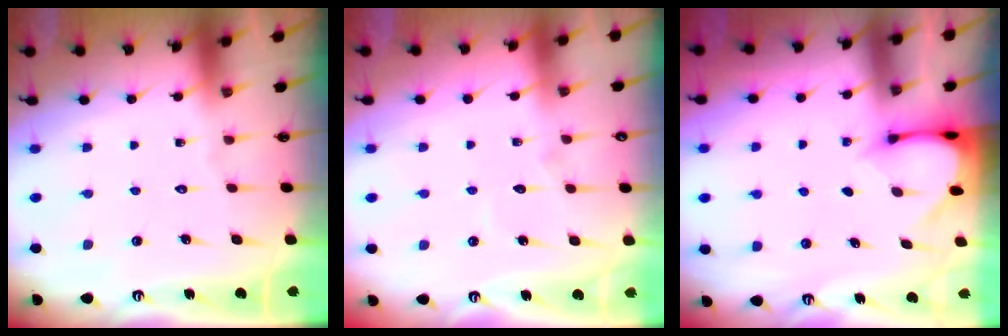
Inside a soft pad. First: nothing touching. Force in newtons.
{"total": 4.2, "press": 4.2, "slide": 0.4}
{"total": 3.2, "press": 3.2, "slide": 0.3}